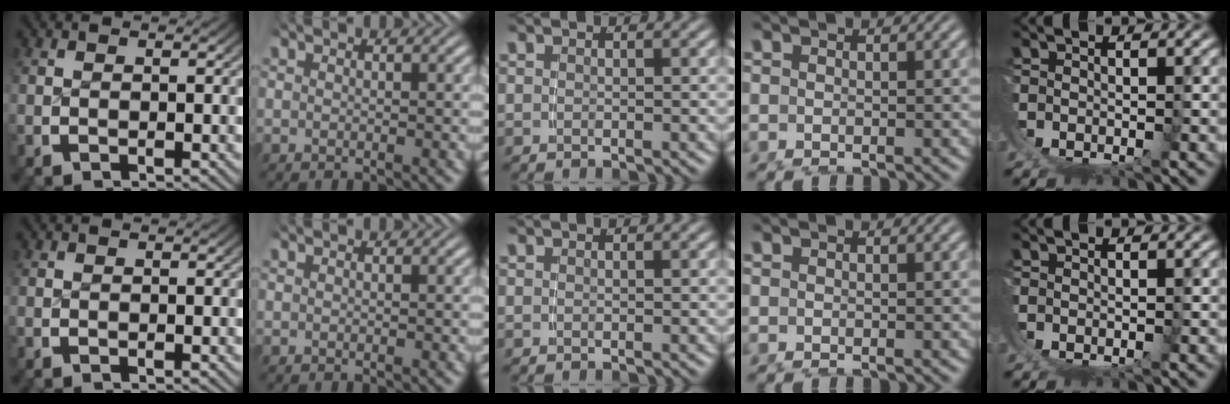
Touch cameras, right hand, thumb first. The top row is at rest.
{}